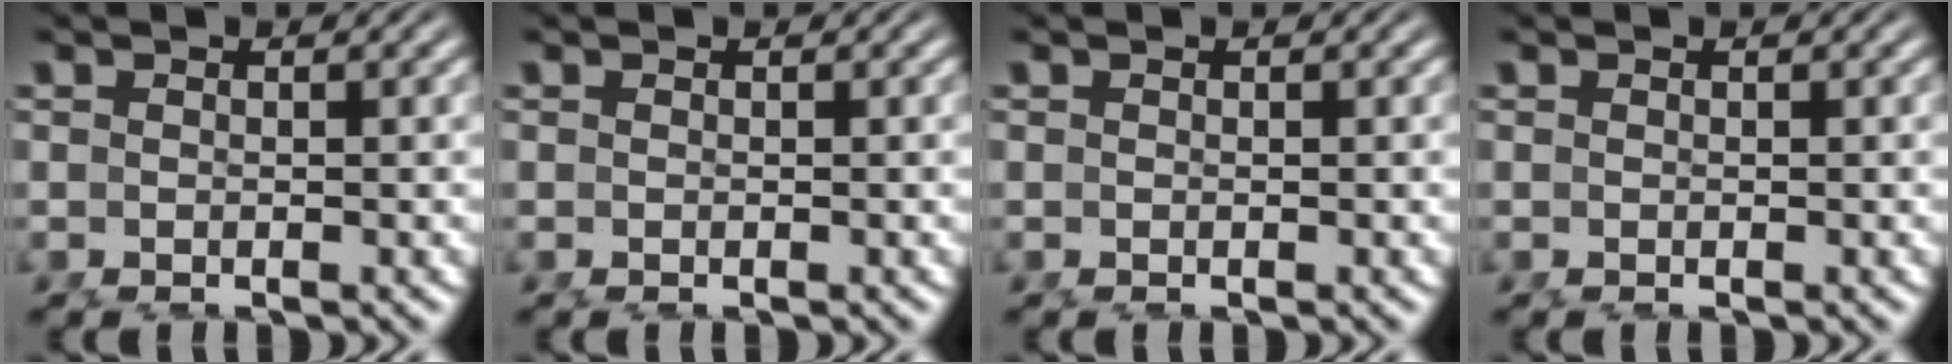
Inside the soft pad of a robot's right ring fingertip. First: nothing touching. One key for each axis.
{"total": 0.0}
{"total": 0.0}
{"total": 0.0}